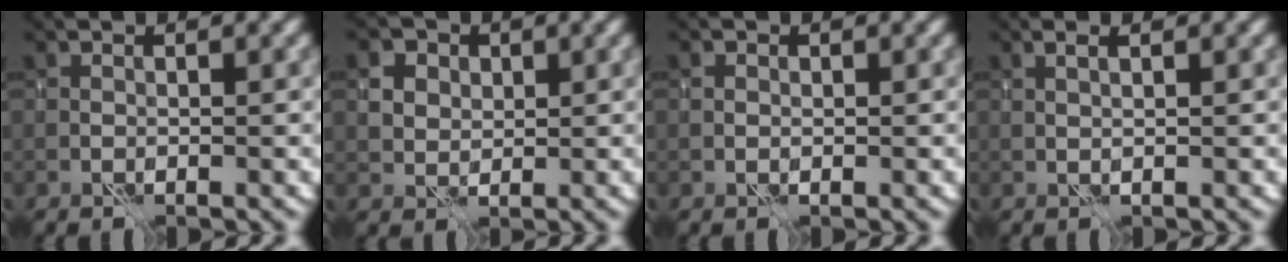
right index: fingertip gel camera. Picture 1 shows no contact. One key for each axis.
{"total": 6.0, "fx": 2.9, "fy": 4.6, "fz": 2.6, "tx": -0.055, "ty": 0.021, "tz": 0.040}
{"total": 0.6, "fx": 0.2, "fy": 0.6, "fz": 0.1, "tx": 0.001, "ty": 0.001, "tz": 0.000}
{"total": 0.9, "fx": 0.7, "fy": -0.3, "fz": 0.6, "tx": -0.015, "ty": 0.006, "tz": 0.013}